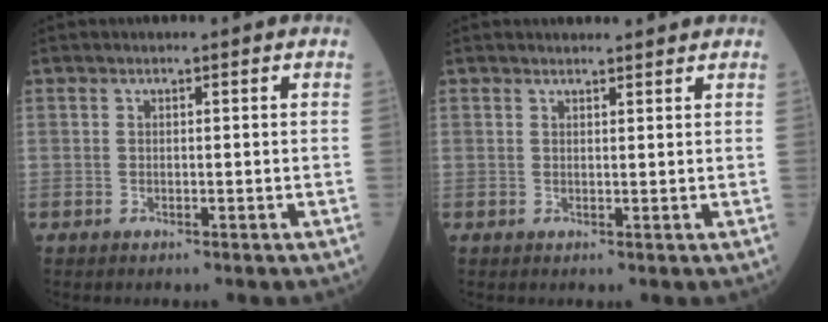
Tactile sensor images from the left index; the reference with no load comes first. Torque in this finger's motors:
{"motor_torque": [0.75, -1.26, -0.44, -0.01]}